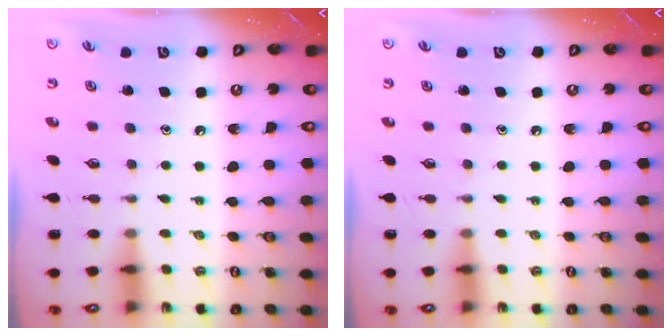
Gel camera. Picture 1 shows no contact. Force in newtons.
{"total": 0.0}